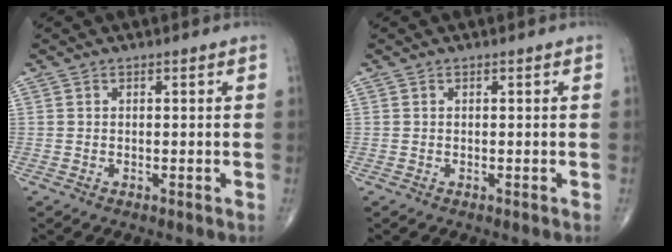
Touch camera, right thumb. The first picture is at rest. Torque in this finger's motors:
{"motor_torque": [0.00, 0.00, 0.00, 0.00, 0.00]}